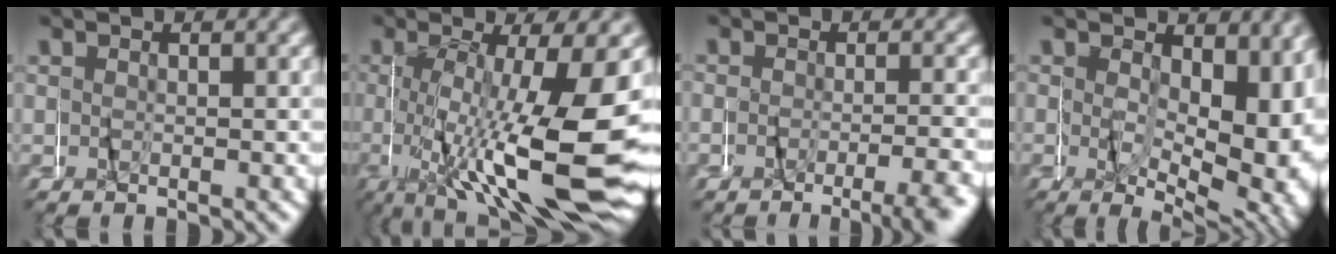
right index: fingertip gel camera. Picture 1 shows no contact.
{"total": 12.2, "force": [-2.9, 2.4, 11.7], "torque": [-0.182, -0.012, -0.035]}
{"total": 3.5, "force": [-2.9, -0.2, 1.8], "torque": [-0.025, -0.008, -0.047]}
{"total": 8.2, "force": [0.2, 3.9, 7.2], "torque": [-0.089, -0.008, 0.003]}